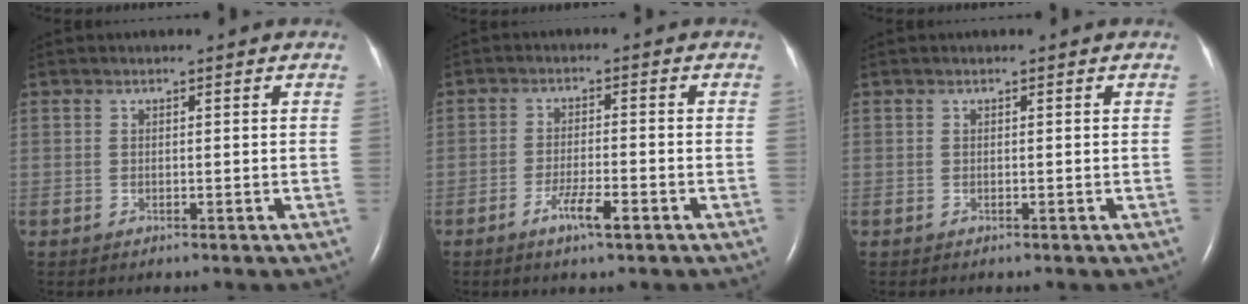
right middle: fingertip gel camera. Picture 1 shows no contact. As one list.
[{"total": 4.3, "force": [-2.4, 0.4, 3.5], "torque": [-0.068, -0.003, -0.044]}, {"total": 0.0}]